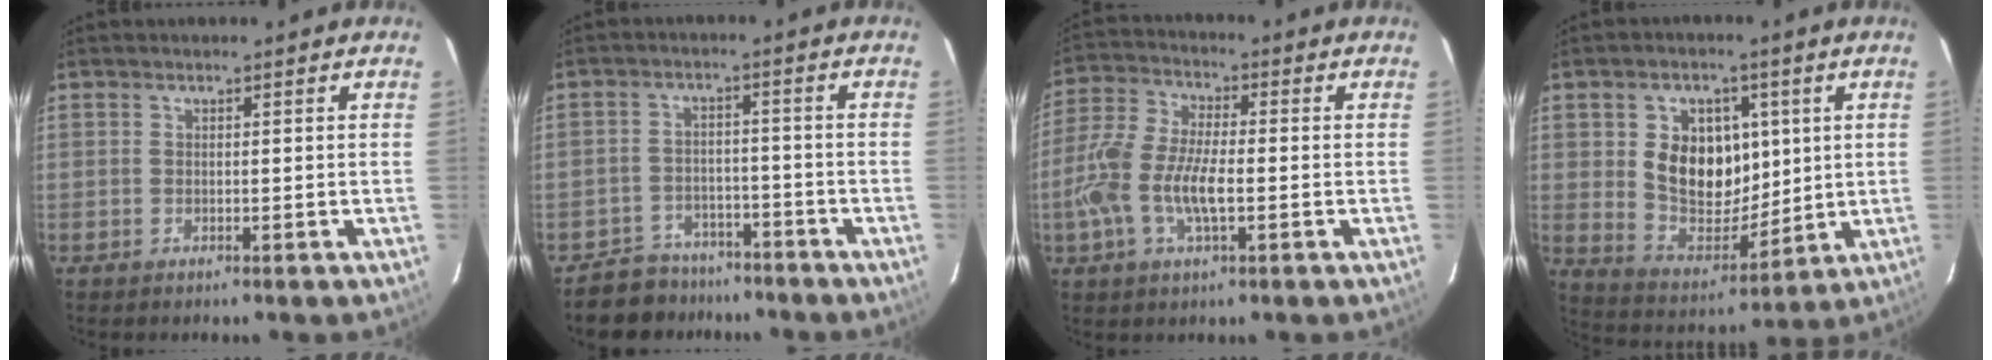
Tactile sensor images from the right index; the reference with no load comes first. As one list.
[{"total": 7.9, "force": [-6.5, 4.5, 0.6], "torque": [-0.028, 0.021, -0.095]}, {"total": 11.6, "force": [-2.8, 4.5, 10.3], "torque": [-0.226, 0.003, -0.057]}, {"total": 13.0, "force": [2.7, 9.7, 8.2], "torque": [-0.158, 0.006, 0.067]}]